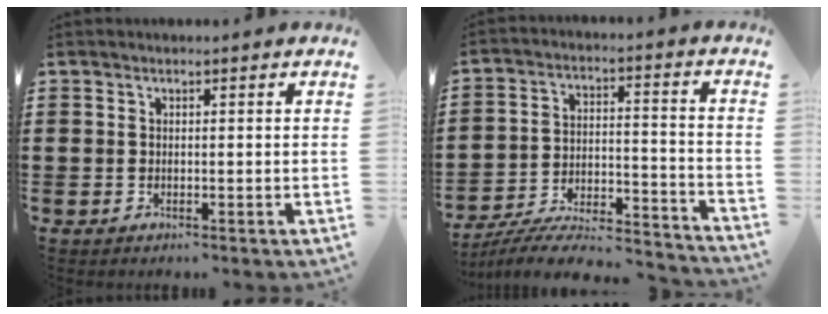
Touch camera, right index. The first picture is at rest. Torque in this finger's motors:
{"motor_torque": [-2.14, 0.00, -1.05, -0.09]}